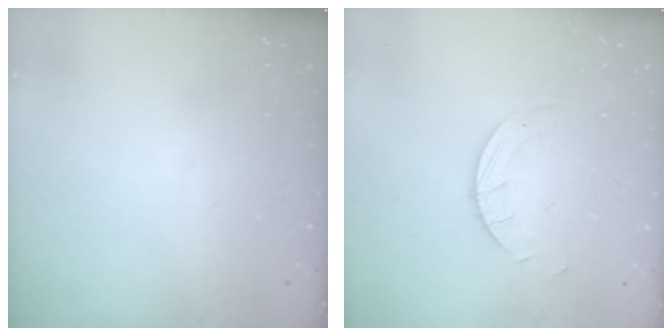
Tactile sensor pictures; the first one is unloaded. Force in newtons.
{"total": 2.7, "press": 2.7, "slide": 0.3}